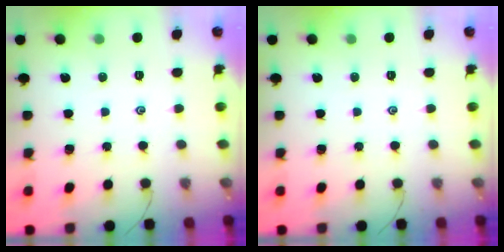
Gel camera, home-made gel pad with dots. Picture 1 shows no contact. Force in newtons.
{"total": 0.0}